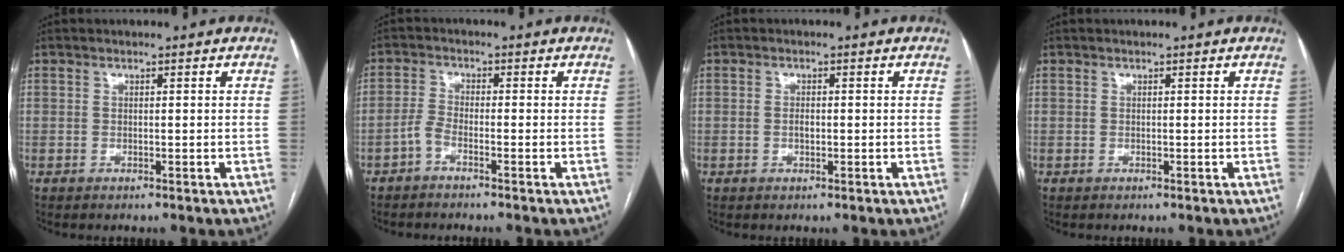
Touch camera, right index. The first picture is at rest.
{"total": 2.2, "force": [-1.6, 0.2, 1.4], "torque": [-0.034, 0.003, -0.038]}
{"total": 1.4, "force": [-0.2, 0.7, 1.2], "torque": [-0.022, 0.002, -0.003]}
{"total": 0.0}